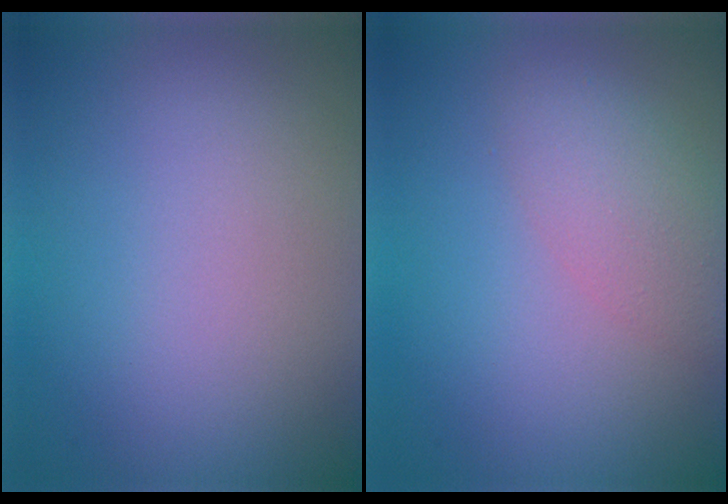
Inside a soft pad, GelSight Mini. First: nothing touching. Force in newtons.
{"total": 3.2, "press": 3.2, "slide": 0.1}